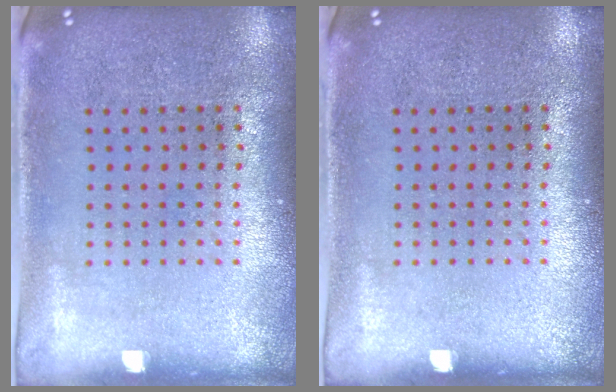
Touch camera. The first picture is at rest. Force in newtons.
{"total": 0.0}